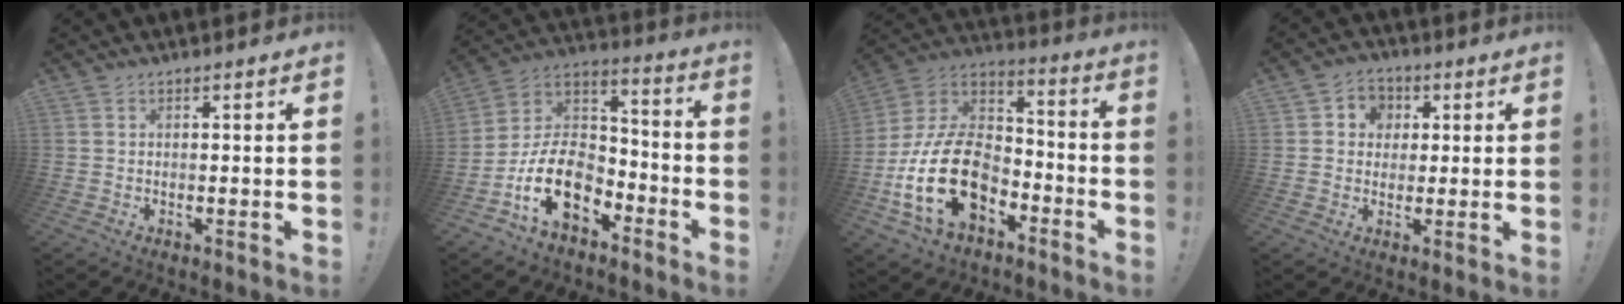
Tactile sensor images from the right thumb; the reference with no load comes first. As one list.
[{"total": 18.4, "force": [-8.6, 12.2, 10.7], "torque": [-0.195, 0.050, -0.137]}, {"total": 24.7, "force": [-8.6, 16.0, 16.7], "torque": [-0.328, 0.047, -0.134]}, {"total": 6.0, "force": [0.5, 5.8, 1.6], "torque": [-0.019, 0.007, 0.011]}]